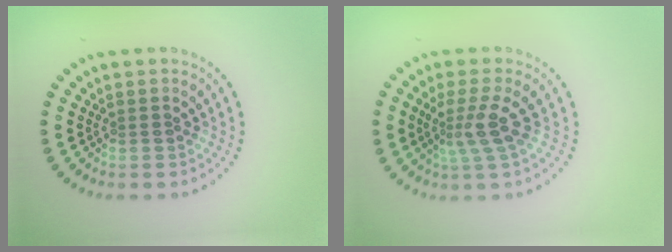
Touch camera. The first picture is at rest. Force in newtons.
{"total": 3.0, "press": 2.3, "slide": 1.9}